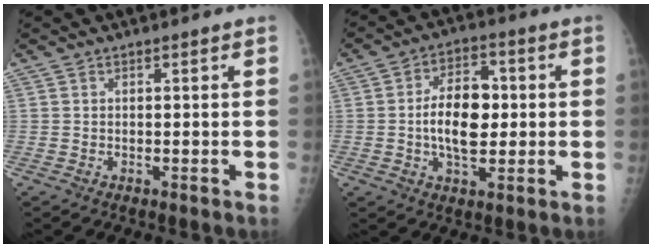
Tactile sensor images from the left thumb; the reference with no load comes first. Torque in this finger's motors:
{"motor_torque": [1.13, 1.13, 0.02, 0.01, 0.06]}